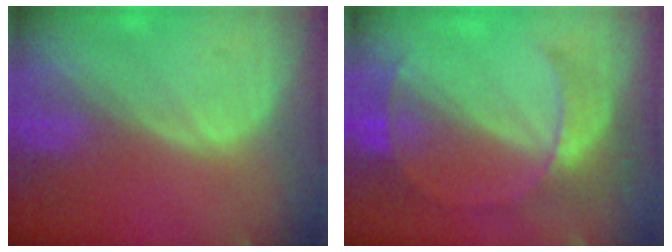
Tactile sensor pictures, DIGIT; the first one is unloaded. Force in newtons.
{"total": 7.6, "press": 6.7, "slide": 3.6}